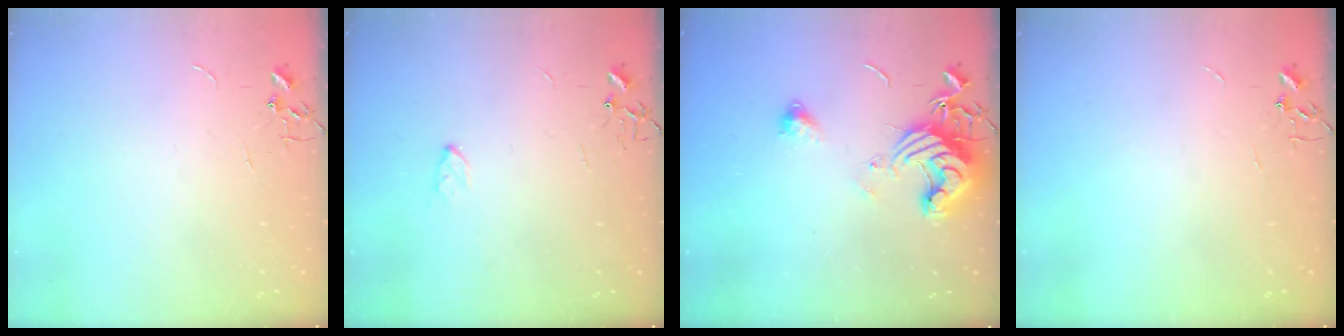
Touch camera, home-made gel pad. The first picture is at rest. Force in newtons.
{"total": 3.5, "press": 3.5, "slide": 0.5}
{"total": 13.3, "press": 13.2, "slide": 1.7}
{"total": 0.0}